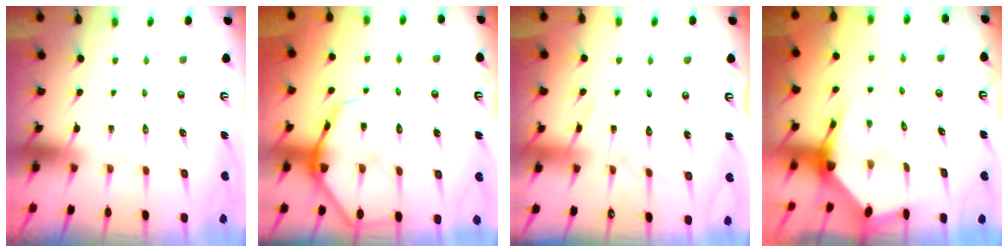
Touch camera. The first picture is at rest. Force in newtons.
{"total": 11.6, "press": 11.5, "slide": 1.2}
{"total": 9.9, "press": 9.9, "slide": 0.2}
{"total": 3.6, "press": 3.5, "slide": 0.4}